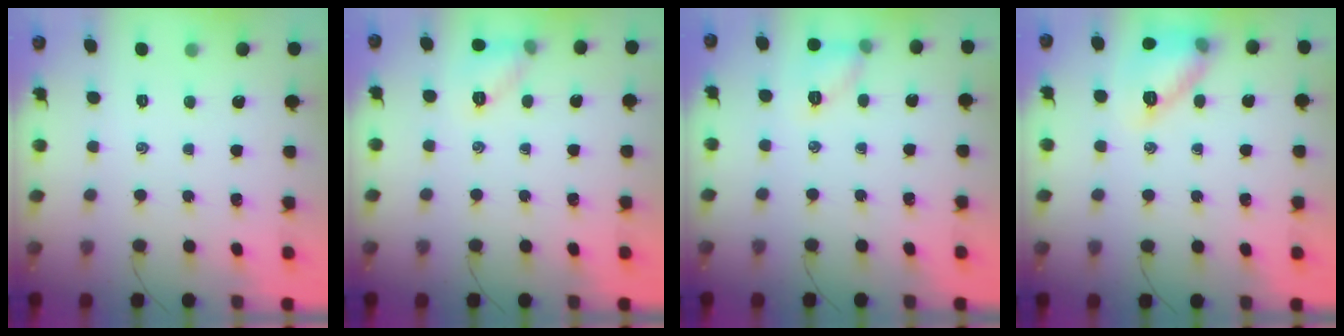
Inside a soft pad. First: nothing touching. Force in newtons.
{"total": 7.2, "press": 7.1, "slide": 1.6}
{"total": 7.4, "press": 7.4, "slide": 0.5}
{"total": 12.0, "press": 12.0, "slide": 0.5}